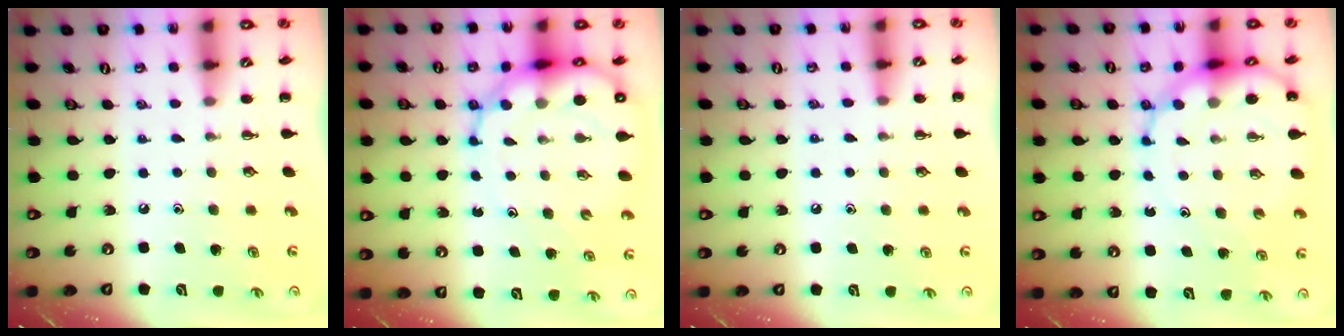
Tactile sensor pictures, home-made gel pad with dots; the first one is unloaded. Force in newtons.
{"total": 13.1, "press": 12.6, "slide": 3.8}
{"total": 7.4, "press": 6.9, "slide": 2.6}
{"total": 12.4, "press": 12.0, "slide": 3.4}